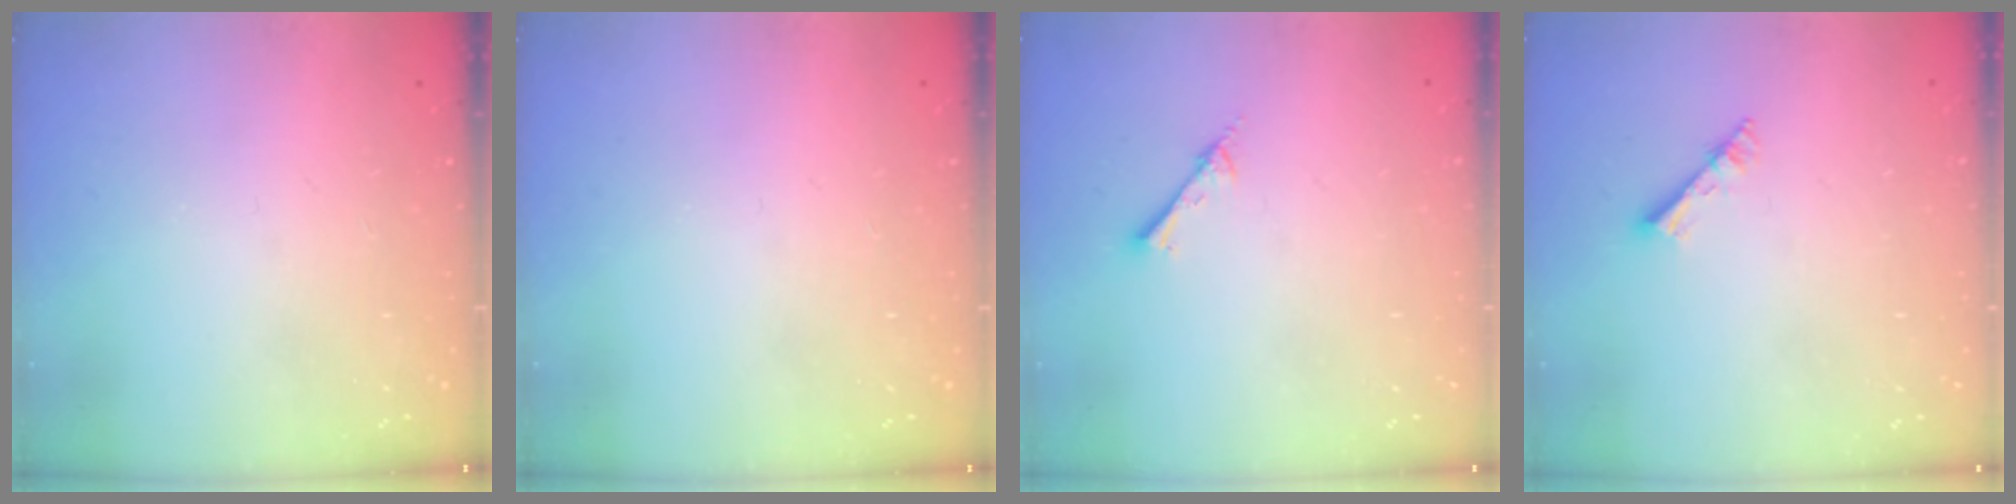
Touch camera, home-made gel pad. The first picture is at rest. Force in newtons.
{"total": 0.0}
{"total": 1.5, "press": 1.4, "slide": 0.2}
{"total": 3.0, "press": 3.0, "slide": 0.3}